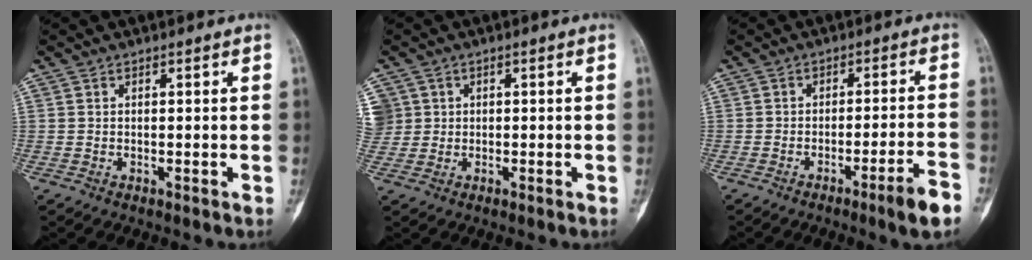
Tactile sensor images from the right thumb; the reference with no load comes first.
{"total": 4.5, "force": [0.9, 4.4, 0.6], "torque": [0.007, 0.016, 0.020]}
{"total": 6.8, "force": [-4.2, 0.0, 5.4], "torque": [-0.082, 0.022, -0.063]}